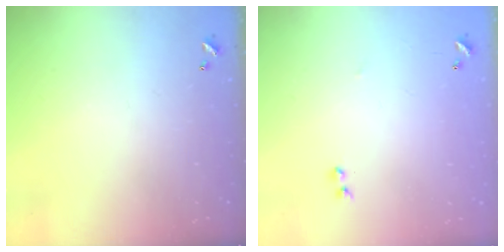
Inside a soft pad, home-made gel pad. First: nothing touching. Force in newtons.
{"total": 7.7, "press": 7.6, "slide": 0.7}